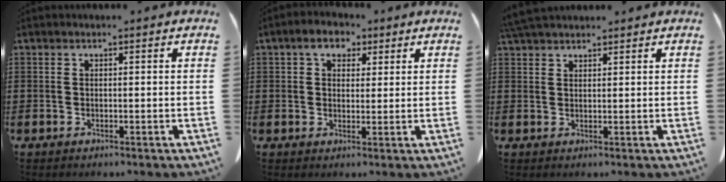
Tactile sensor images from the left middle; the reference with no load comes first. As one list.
[{"total": 4.6, "force": [2.7, 3.0, 2.2], "torque": [-0.051, 0.010, 0.047]}, {"total": 3.1, "force": [2.9, 0.6, 1.1], "torque": [-0.030, -0.001, 0.056]}]